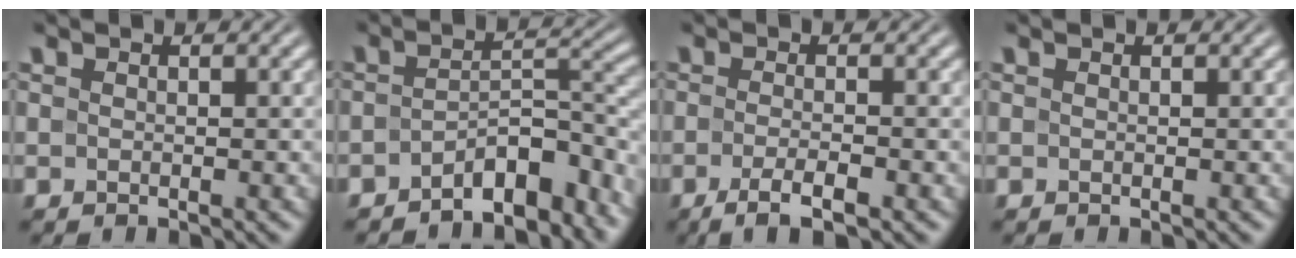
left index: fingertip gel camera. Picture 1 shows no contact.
{"total": 6.4, "force": [-4.3, 2.7, 3.9], "torque": [-0.041, 0.004, -0.073]}
{"total": 3.5, "force": [-1.8, 0.8, 2.9], "torque": [-0.054, -0.003, -0.035]}
{"total": 0.0}